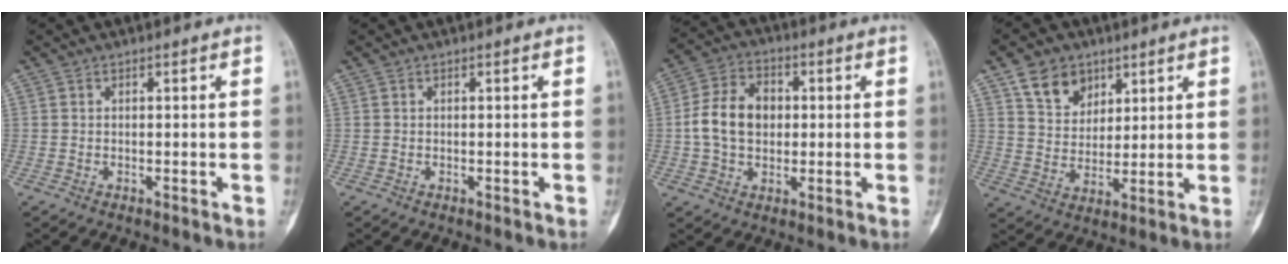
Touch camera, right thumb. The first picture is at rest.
{"total": 0.0}
{"total": 10.6, "force": [0.2, 7.8, 7.2], "torque": [-0.114, 0.018, -0.003]}
{"total": 8.7, "force": [5.0, 6.2, 3.4], "torque": [-0.034, -0.029, 0.094]}